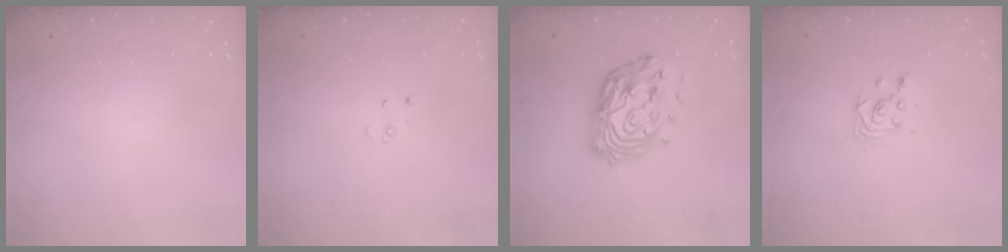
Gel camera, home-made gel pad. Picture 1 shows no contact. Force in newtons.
{"total": 3.0, "press": 2.9, "slide": 0.3}
{"total": 17.1, "press": 17.0, "slide": 1.9}
{"total": 3.3, "press": 3.2, "slide": 0.6}